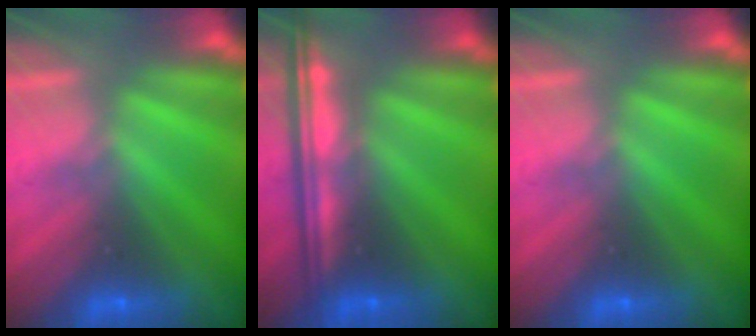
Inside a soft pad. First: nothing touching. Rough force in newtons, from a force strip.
{"total": 8.2}
{"total": 0.0}